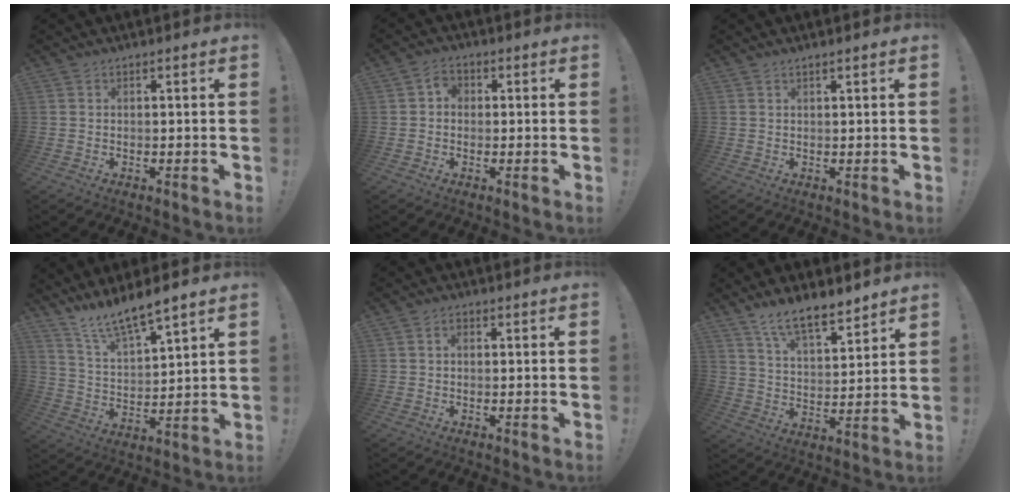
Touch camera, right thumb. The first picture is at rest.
{"total": 3.6, "force": [-0.1, 2.9, 2.1], "torque": [-0.036, 0.009, -0.001]}
{"total": 1.0, "force": [0.8, 0.0, 0.6], "torque": [-0.021, 0.004, 0.016]}
{"total": 9.9, "force": [9.0, 1.2, 3.9], "torque": [-0.082, -0.069, 0.161]}
{"total": 1.3, "force": [0.1, 1.0, 0.9], "torque": [-0.009, 0.001, 0.000]}
{"total": 11.2, "force": [9.1, 3.2, 5.6], "torque": [-0.102, -0.056, 0.166]}